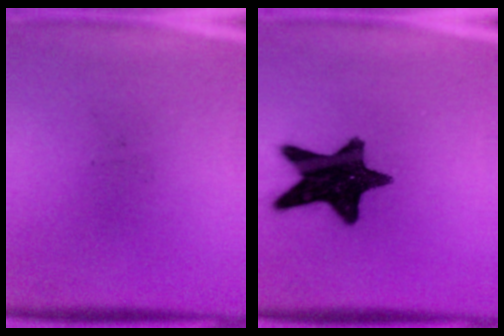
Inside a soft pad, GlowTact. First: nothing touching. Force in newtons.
{"total": 15.6}